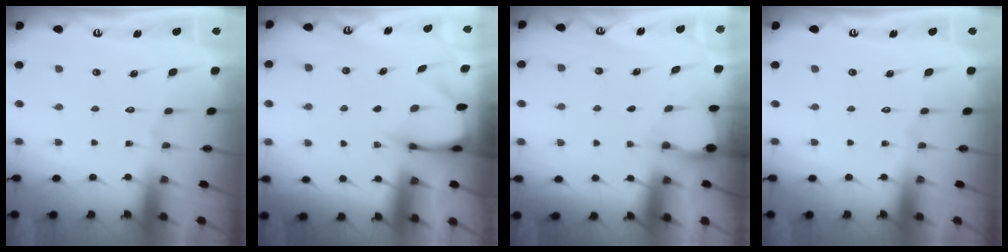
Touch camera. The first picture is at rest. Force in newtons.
{"total": 3.4, "press": 3.4, "slide": 0.3}
{"total": 2.8, "press": 2.8, "slide": 0.3}
{"total": 0.0}